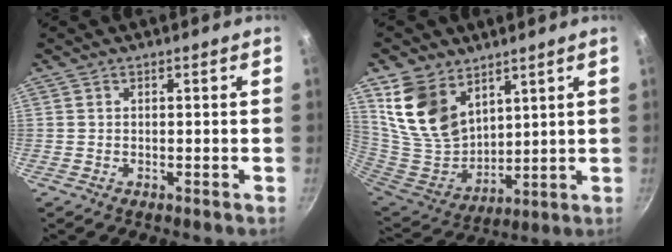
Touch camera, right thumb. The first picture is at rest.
{"total": 15.5, "force": [8.9, 10.0, 7.8], "torque": [-0.131, -0.061, 0.189]}